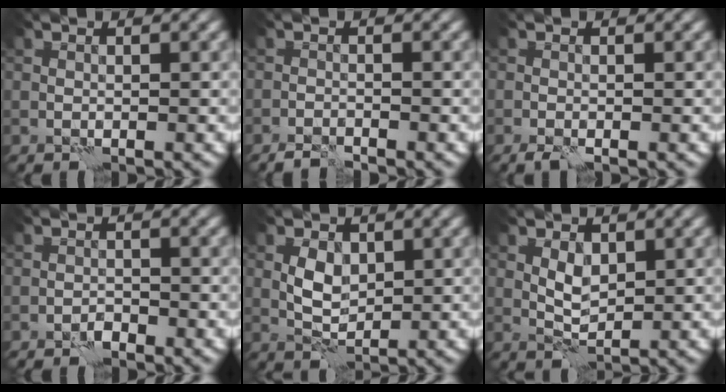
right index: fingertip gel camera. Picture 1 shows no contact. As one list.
[{"total": 1.5, "force": [-1.5, -0.2, 0.3], "torque": [-0.010, 0.001, -0.030]}, {"total": 1.1, "force": [-0.8, 0.1, 0.8], "torque": [-0.019, -0.003, -0.018]}, {"total": 0.7, "force": [-0.7, 0.1, 0.1], "torque": [0.003, 0.004, -0.015]}, {"total": 2.4, "force": [0.8, 1.4, 1.7], "torque": [-0.034, -0.001, 0.014]}, {"total": 1.9, "force": [0.9, 1.0, 1.3], "torque": [-0.027, -0.003, 0.017]}]